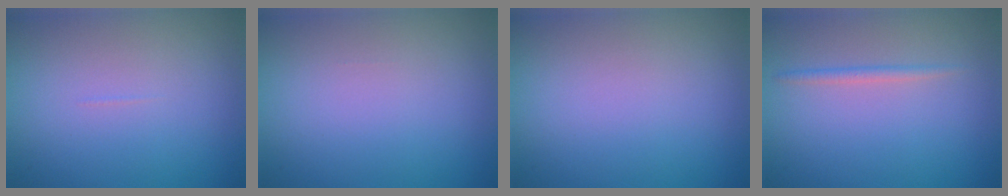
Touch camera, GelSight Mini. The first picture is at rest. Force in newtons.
{"total": 0.0}
{"total": 0.0}
{"total": 1.1, "press": 1.1, "slide": 0.0}